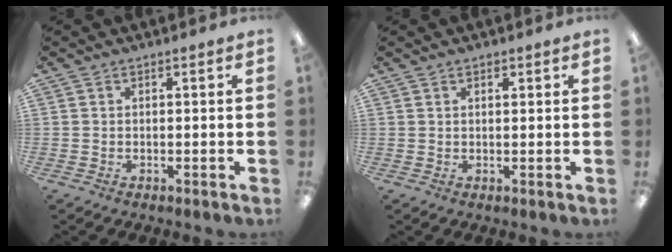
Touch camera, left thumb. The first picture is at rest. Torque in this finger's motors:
{"motor_torque": [0.06, -0.10, -0.24, 0.09, -0.08]}